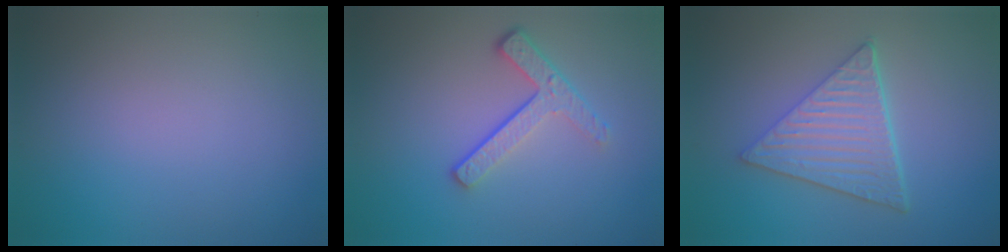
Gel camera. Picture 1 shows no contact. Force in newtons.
{"total": 3.5, "press": 2.5, "slide": 2.5}
{"total": 6.2, "press": 4.4, "slide": 4.4}